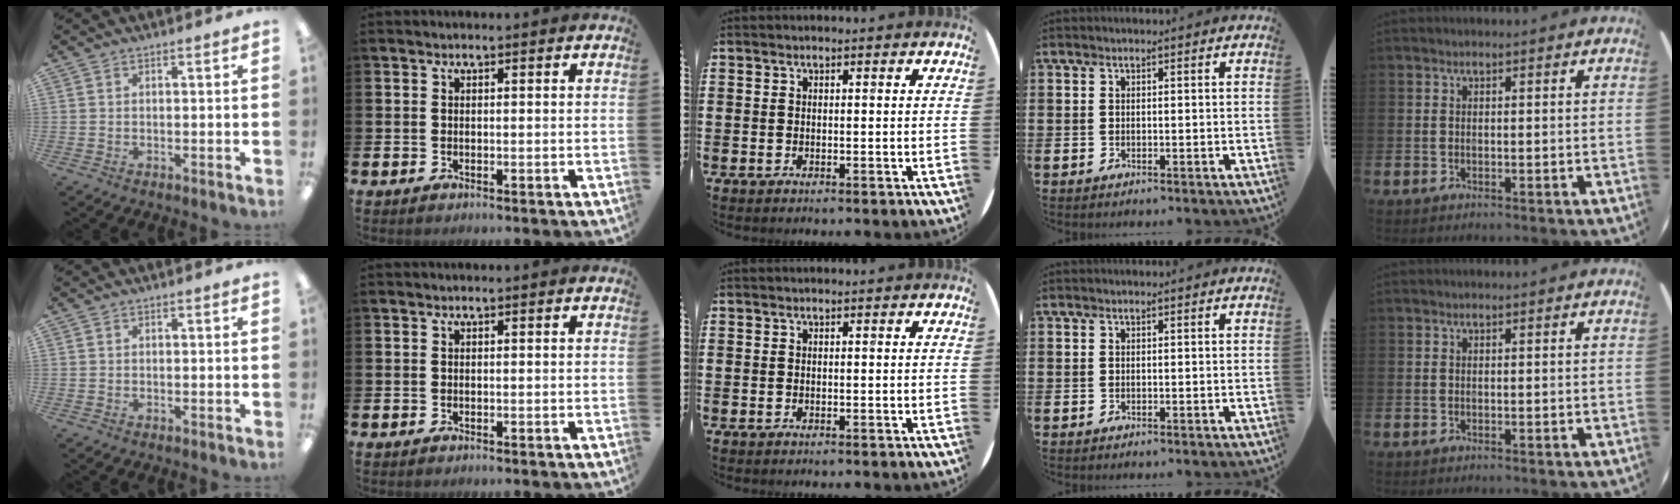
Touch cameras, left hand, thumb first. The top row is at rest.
{}